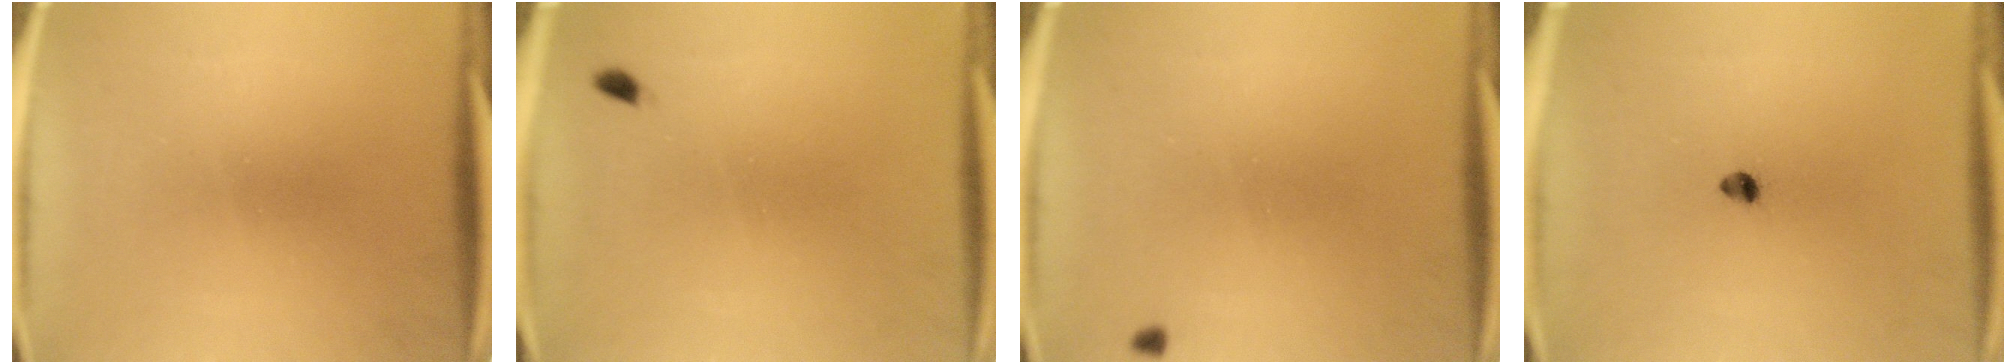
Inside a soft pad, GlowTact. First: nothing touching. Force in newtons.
{"total": 0.7}
{"total": 0.6}
{"total": 1.7}